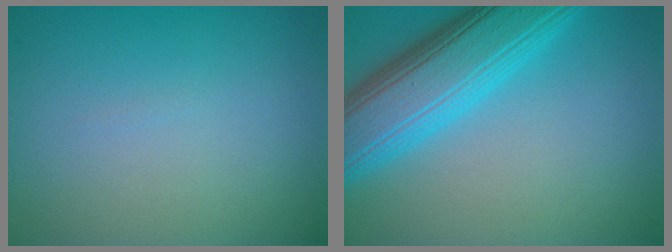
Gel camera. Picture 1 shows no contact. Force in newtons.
{"total": 8.8, "press": 8.8, "slide": 0.3}